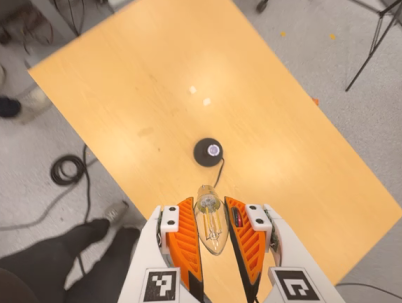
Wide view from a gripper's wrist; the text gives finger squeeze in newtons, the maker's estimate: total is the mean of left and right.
{"total": 9.8, "left": 9.3, "right": 10.2}